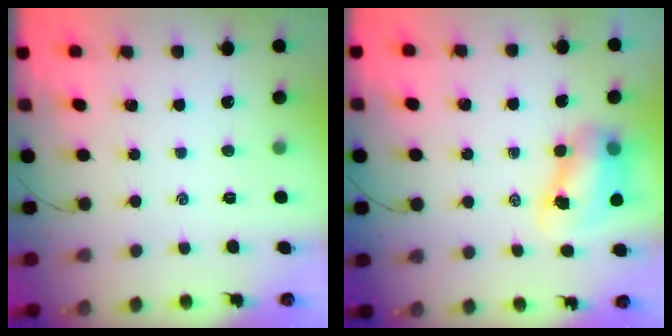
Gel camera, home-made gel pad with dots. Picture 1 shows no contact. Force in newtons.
{"total": 7.9, "press": 7.8, "slide": 1.2}